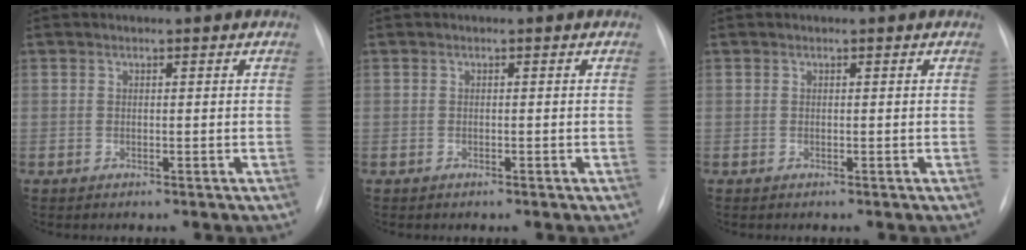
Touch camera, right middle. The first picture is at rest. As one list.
[{"total": 0.0}, {"total": 0.0}]